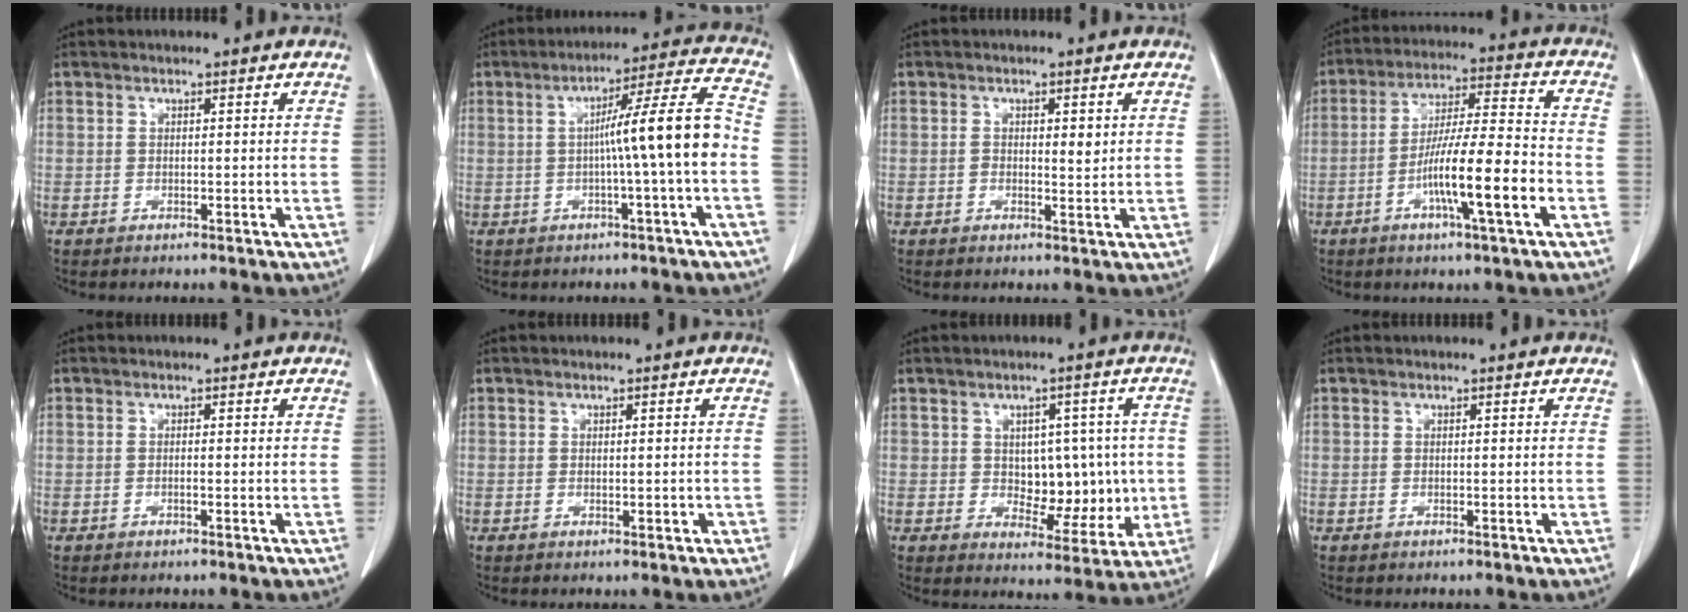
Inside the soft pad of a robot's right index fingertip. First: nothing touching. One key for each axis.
{"total": 10.3, "fx": -1.4, "fy": -1.4, "fz": 10.1, "tx": -0.156, "ty": 0.019, "tz": -0.020}
{"total": 2.4, "fx": 0.5, "fy": 1.0, "fz": 2.1, "tx": -0.032, "ty": -0.003, "tz": 0.007}
{"total": 12.9, "fx": -4.6, "fy": 0.3, "fz": 12.1, "tx": -0.212, "ty": -0.002, "tz": -0.081}
{"total": 0.6, "fx": -0.2, "fy": 0.0, "fz": 0.5, "tx": -0.010, "ty": 0.001, "tz": -0.002}
{"total": 1.1, "fx": -0.2, "fy": 0.4, "fz": 1.0, "tx": -0.016, "ty": -0.002, "tz": 0.001}
{"total": 8.8, "fx": 0.2, "fy": 5.4, "fz": 6.9, "tx": -0.076, "ty": 0.016, "tz": 0.019}
{"total": 0.0}